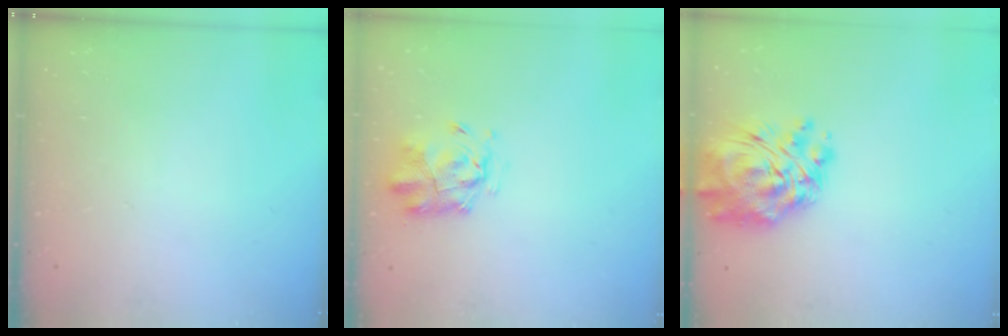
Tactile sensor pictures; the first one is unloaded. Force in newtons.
{"total": 2.6, "press": 2.4, "slide": 0.9}
{"total": 13.3, "press": 12.2, "slide": 5.4}